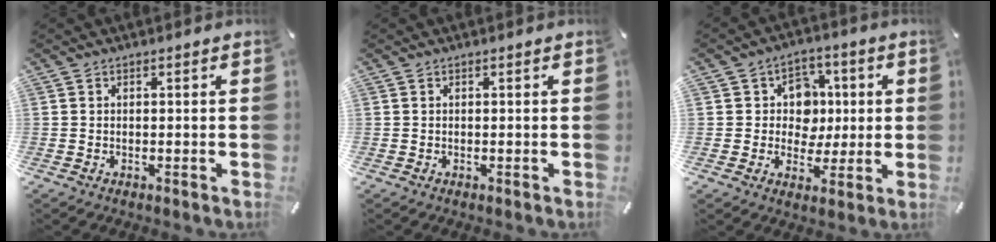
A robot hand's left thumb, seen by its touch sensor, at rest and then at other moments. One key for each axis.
{"total": 0.0}
{"total": 9.3, "fx": 1.1, "fy": 8.6, "fz": 3.5, "tx": -0.044, "ty": 0.000, "tz": 0.023}